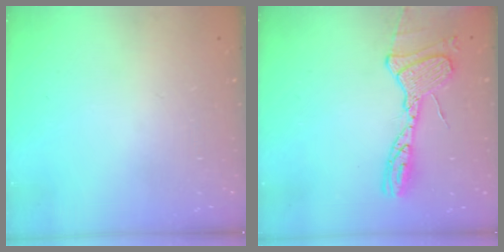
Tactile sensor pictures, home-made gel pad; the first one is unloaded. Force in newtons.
{"total": 15.7, "press": 15.6, "slide": 1.4}